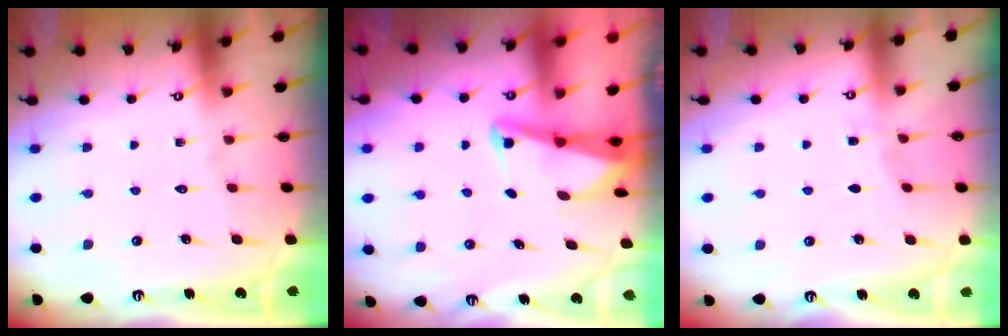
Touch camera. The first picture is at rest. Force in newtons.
{"total": 2.7, "press": 2.6, "slide": 0.6}
{"total": 3.6, "press": 3.5, "slide": 0.5}